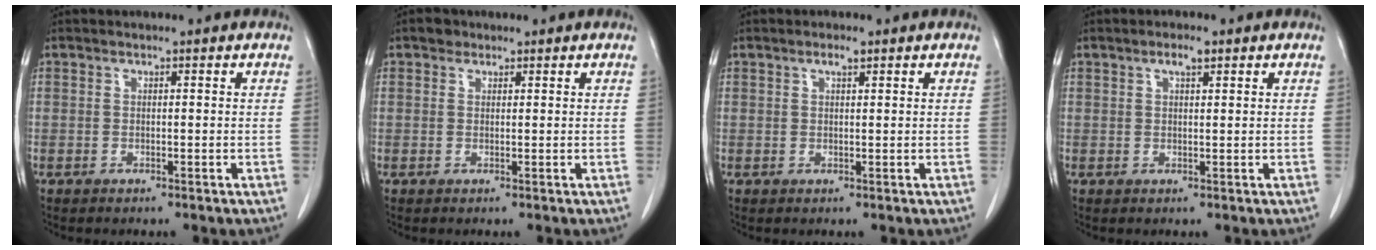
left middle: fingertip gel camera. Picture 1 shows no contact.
{"total": 1.3, "force": [0.9, 0.9, 0.2], "torque": [-0.003, 0.004, 0.010]}
{"total": 1.3, "force": [0.9, 0.2, 1.0], "torque": [-0.021, 0.001, 0.015]}
{"total": 2.0, "force": [1.2, 0.4, 1.5], "torque": [-0.032, 0.003, 0.021]}